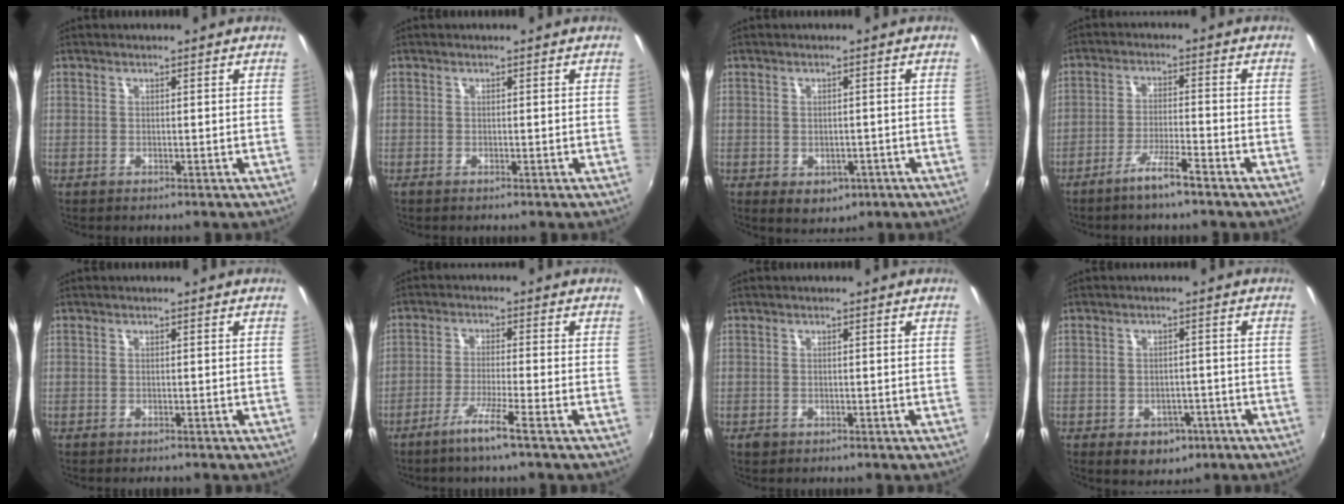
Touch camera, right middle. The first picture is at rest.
{"total": 0.0}
{"total": 4.5, "force": [-1.6, 3.4, 2.4], "torque": [-0.046, -0.010, -0.013]}
{"total": 5.5, "force": [-4.0, 0.0, 3.7], "torque": [-0.083, -0.002, -0.074]}
{"total": 0.9, "force": [-0.8, 0.3, 0.2], "torque": [-0.008, -0.003, -0.010]}
{"total": 5.5, "force": [-3.5, -1.0, 4.1], "torque": [-0.090, -0.009, -0.068]}
{"total": 1.2, "force": [-0.7, 0.9, 0.4], "torque": [-0.008, -0.002, -0.011]}
{"total": 6.1, "force": [-3.0, 4.6, 2.6], "torque": [-0.061, -0.004, -0.027]}